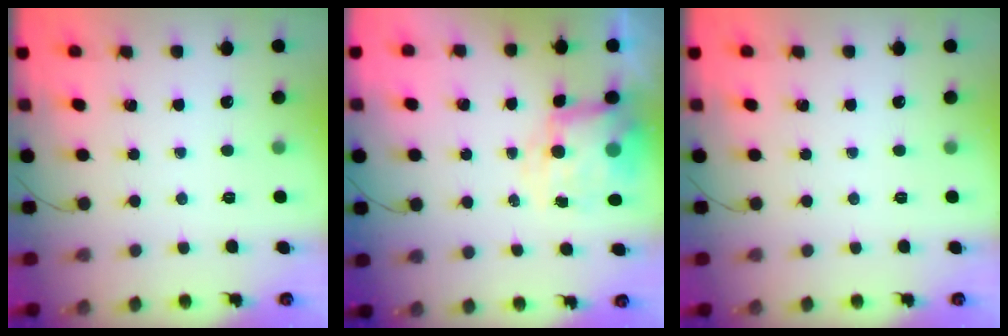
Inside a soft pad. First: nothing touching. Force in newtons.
{"total": 8.6, "press": 8.3, "slide": 2.2}
{"total": 0.0}